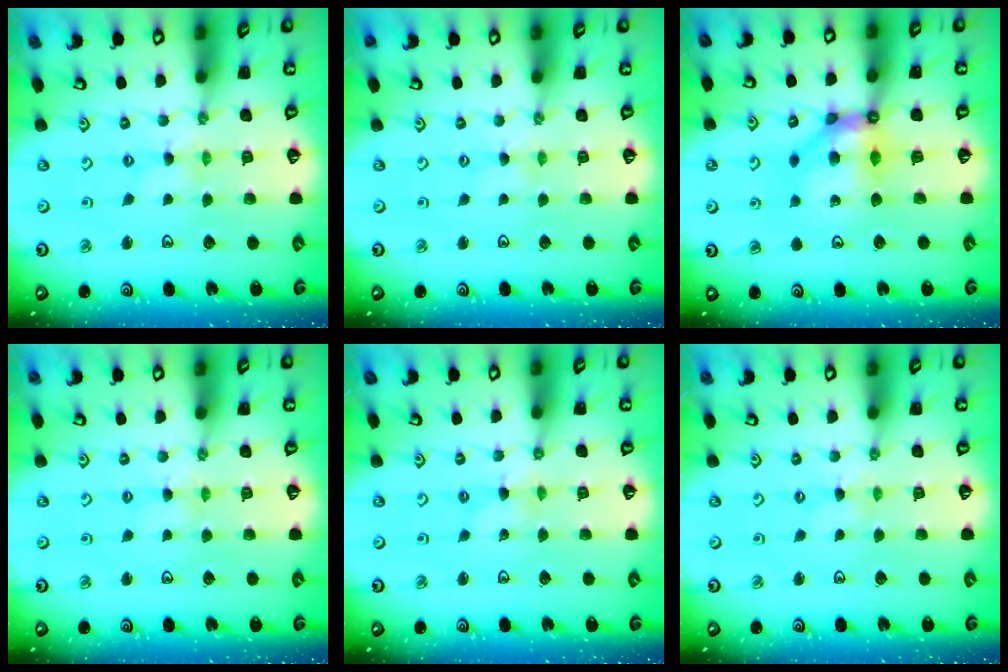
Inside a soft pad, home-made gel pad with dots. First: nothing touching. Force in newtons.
{"total": 0.0}
{"total": 9.5, "press": 9.5, "slide": 1.0}
{"total": 1.3, "press": 1.2, "slide": 0.3}
{"total": 0.0}
{"total": 0.0}